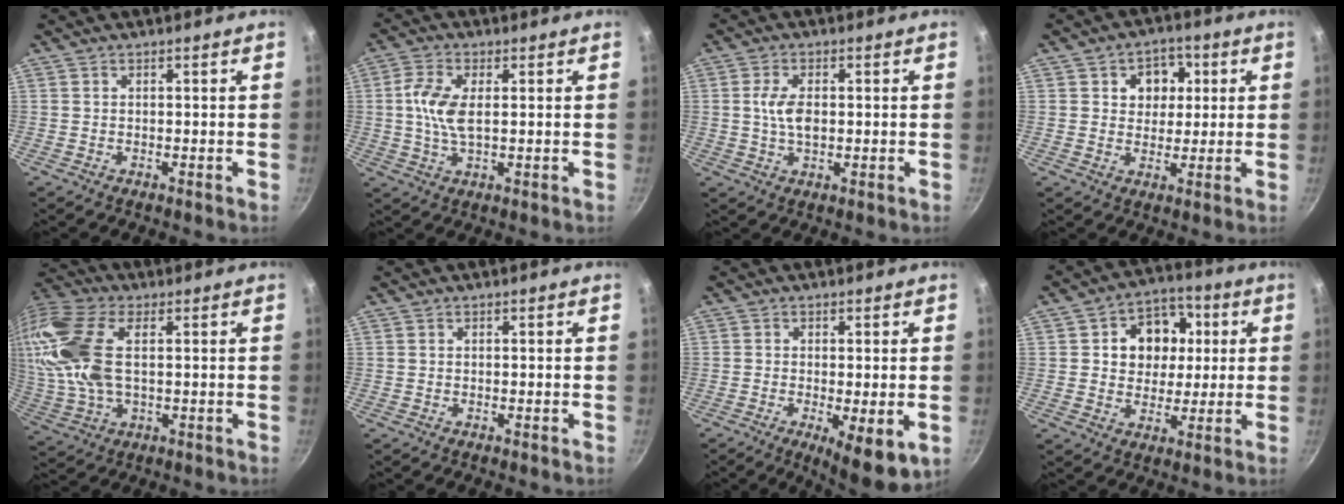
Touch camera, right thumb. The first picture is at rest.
{"total": 7.5, "force": [0.9, 3.4, 6.6], "torque": [-0.149, -0.002, 0.014]}
{"total": 5.2, "force": [0.4, 2.7, 4.4], "torque": [-0.086, 0.001, 0.008]}
{"total": 7.1, "force": [2.0, 5.7, 3.9], "torque": [-0.014, 0.000, 0.025]}
{"total": 20.2, "force": [4.0, 10.9, 16.6], "torque": [-0.416, 0.013, 0.073]}
{"total": 0.0}
{"total": 9.4, "force": [-3.0, 3.0, 8.4], "torque": [-0.122, -0.021, -0.042]}
{"total": 12.1, "force": [2.3, 9.5, 7.1], "torque": [-0.052, 0.008, 0.032]}